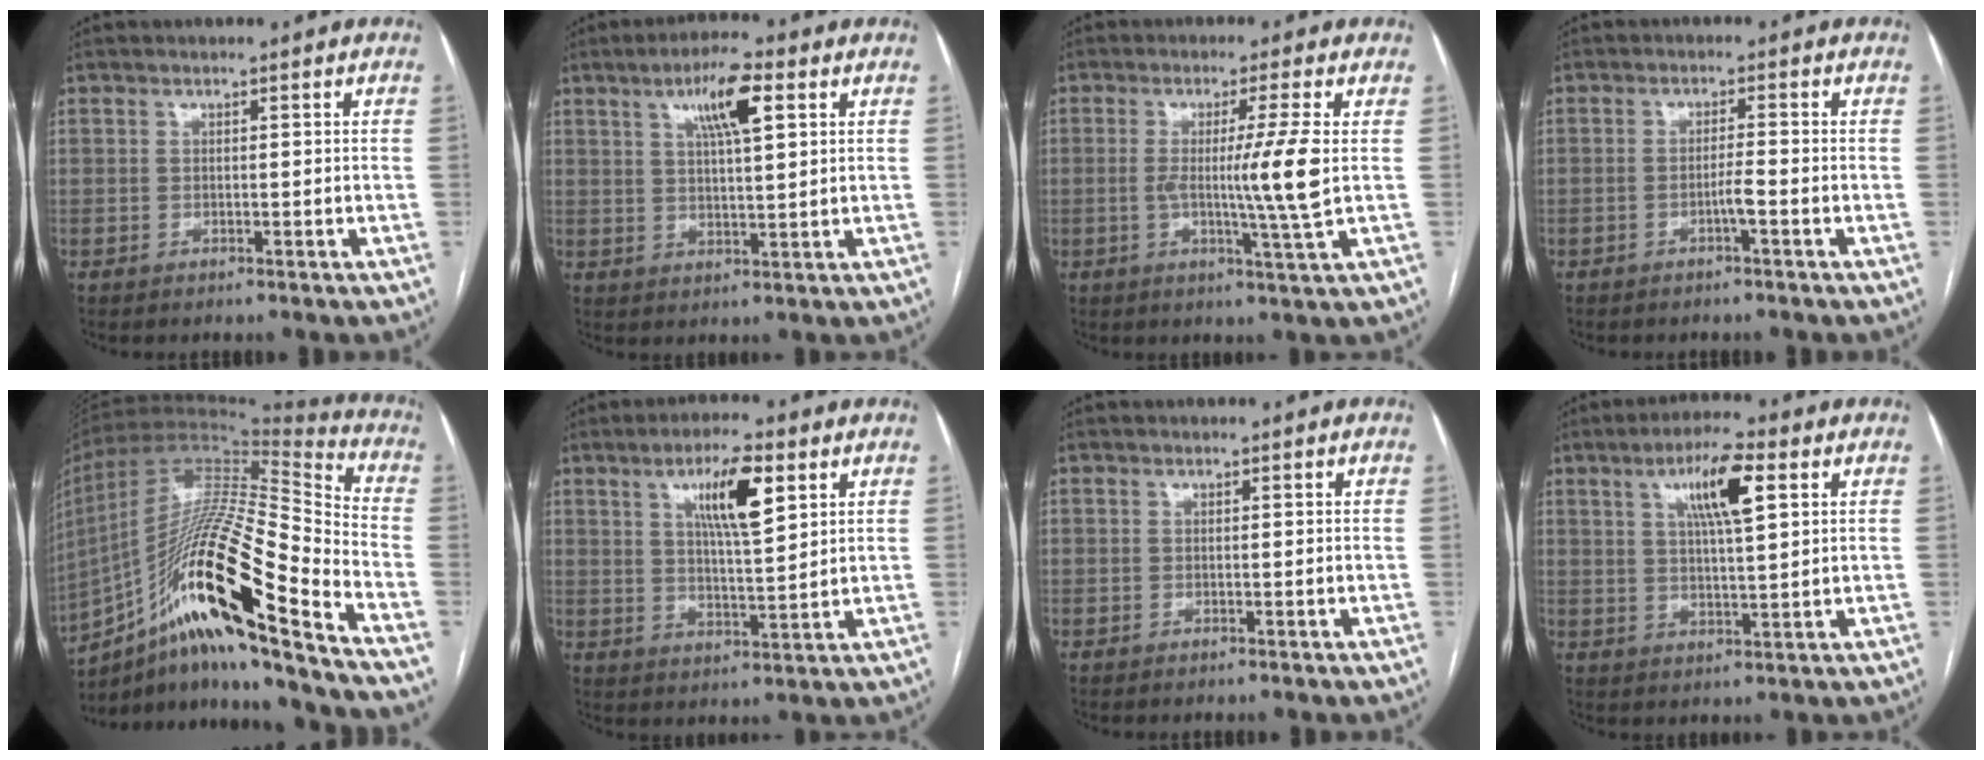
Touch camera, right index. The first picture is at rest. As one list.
[{"total": 7.9, "force": [3.6, 1.3, 6.9], "torque": [-0.123, 0.010, 0.059]}, {"total": 7.9, "force": [0.1, -1.8, 7.7], "torque": [-0.134, -0.017, 0.004]}, {"total": 2.0, "force": [-1.0, -0.2, 1.7], "torque": [-0.029, 0.000, -0.020]}, {"total": 26.4, "force": [-15.1, 1.8, 21.7], "torque": [-0.389, -0.014, -0.266]}, {"total": 9.1, "force": [4.1, 1.5, 8.0], "torque": [-0.139, 0.003, 0.069]}, {"total": 0.0}, {"total": 8.6, "force": [3.5, 1.2, 7.7], "torque": [-0.137, 0.010, 0.059]}]